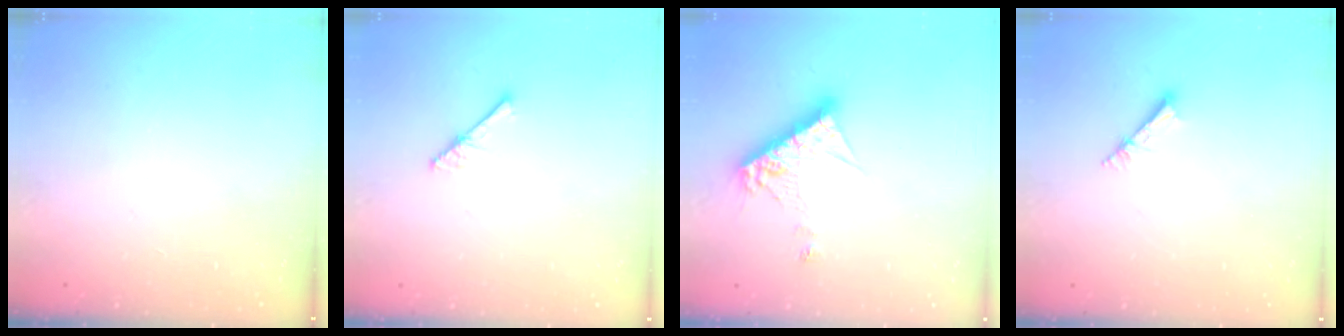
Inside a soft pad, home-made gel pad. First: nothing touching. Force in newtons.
{"total": 3.0, "press": 3.0, "slide": 0.3}
{"total": 11.7, "press": 11.6, "slide": 1.1}
{"total": 2.7, "press": 2.7, "slide": 0.3}